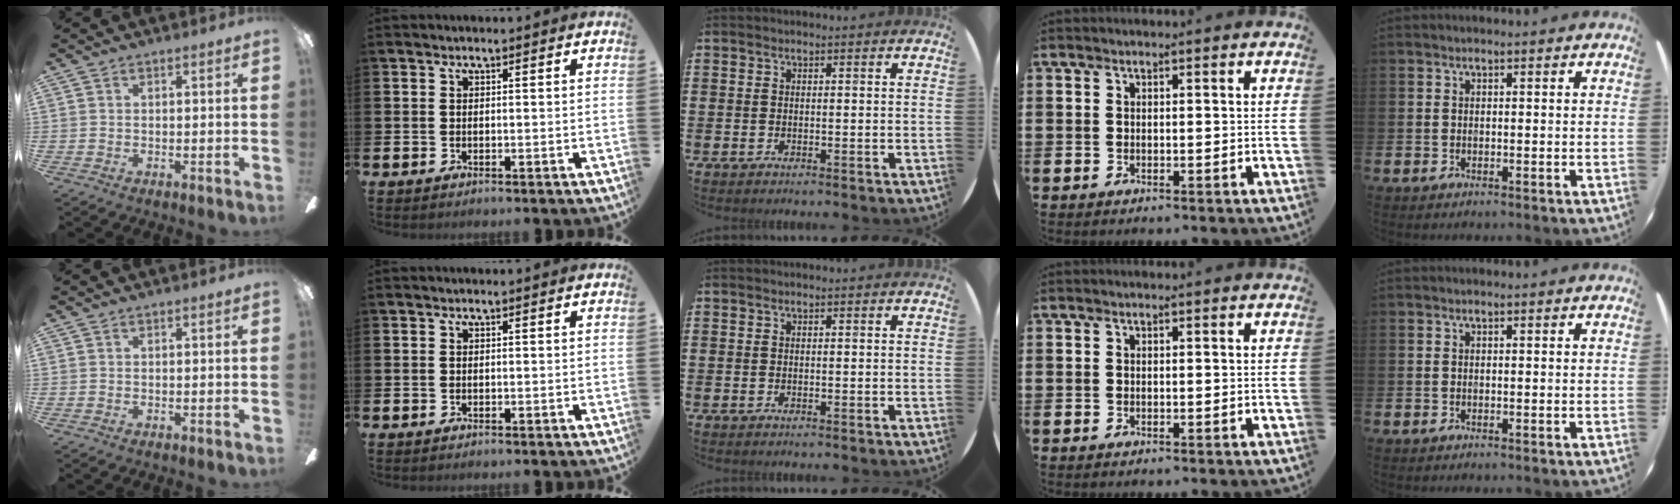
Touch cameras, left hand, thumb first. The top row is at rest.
{}